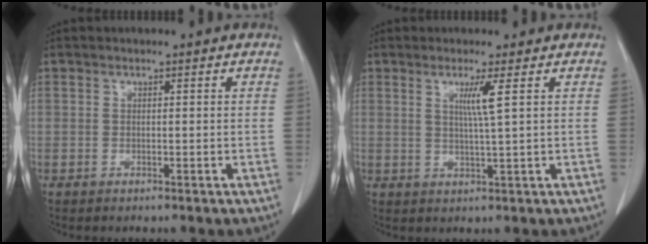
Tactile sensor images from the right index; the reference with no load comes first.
{"total": 3.5, "force": [1.2, -1.0, 3.1], "torque": [-0.060, -0.006, 0.023]}